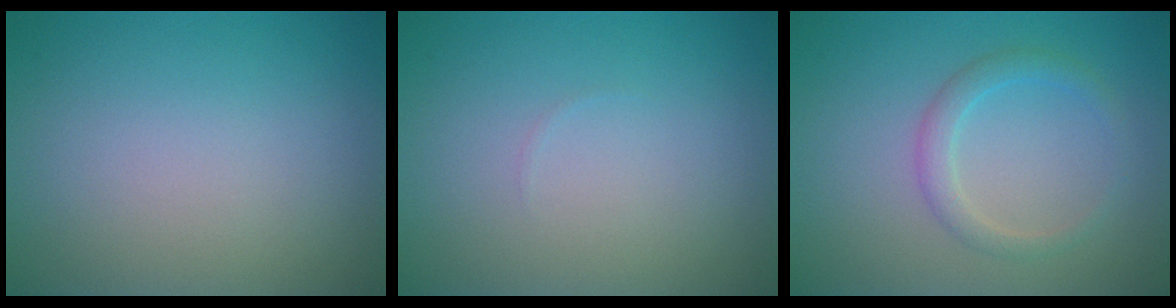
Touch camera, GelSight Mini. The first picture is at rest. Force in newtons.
{"total": 0.0}
{"total": 2.0, "press": 2.0, "slide": 0.1}